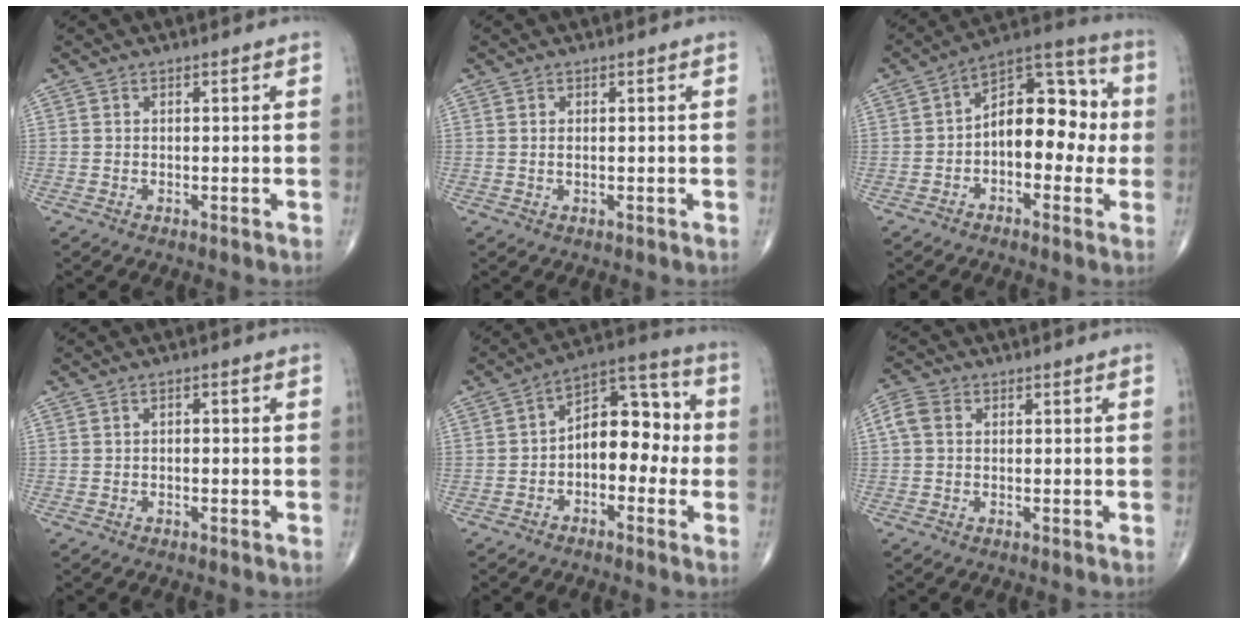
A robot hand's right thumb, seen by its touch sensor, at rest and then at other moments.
{"total": 0.7, "force": [0.1, 0.3, 0.7], "torque": [-0.015, -0.001, 0.004]}
{"total": 14.0, "force": [-0.7, 8.3, 11.2], "torque": [-0.127, 0.043, -0.027]}
{"total": 0.9, "force": [0.0, 0.6, 0.8], "torque": [-0.008, 0.002, -0.003]}
{"total": 11.6, "force": [-1.2, 7.2, 9.0], "torque": [-0.098, 0.044, -0.034]}
{"total": 3.6, "force": [0.6, 2.8, 2.1], "torque": [-0.050, 0.012, 0.006]}